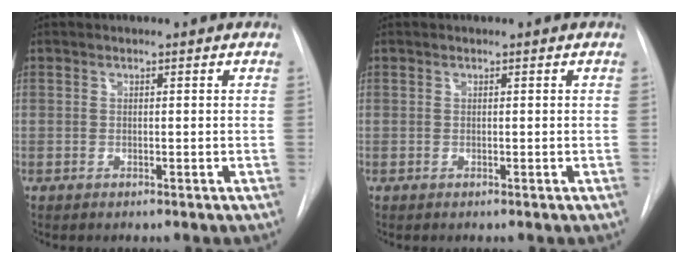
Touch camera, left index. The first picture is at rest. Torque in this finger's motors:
{"motor_torque": [0.00, 0.00, 0.00, 0.00]}